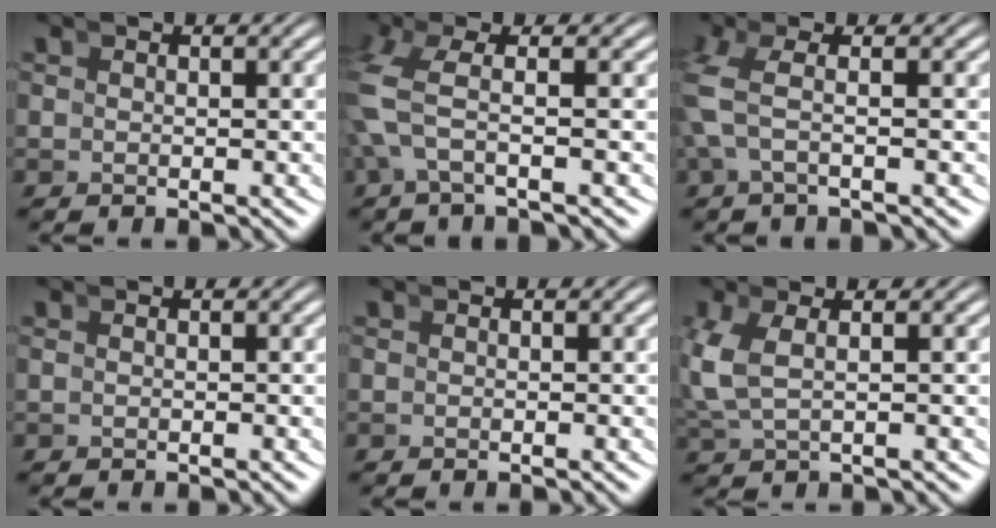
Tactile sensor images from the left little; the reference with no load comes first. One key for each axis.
{"total": 3.8, "fx": 0.3, "fy": 1.5, "fz": 3.5, "tx": -0.080, "ty": 0.008, "tz": -0.002}
{"total": 2.8, "fx": 0.4, "fy": 0.7, "fz": 2.7, "tx": -0.062, "ty": 0.012, "tz": 0.001}
{"total": 0.0}
{"total": 0.0}
{"total": 3.1, "fx": 0.3, "fy": 1.9, "fz": 2.5, "tx": -0.067, "ty": 0.000, "tz": 0.010}